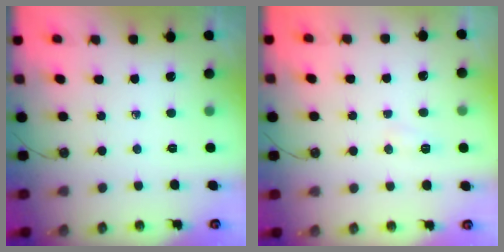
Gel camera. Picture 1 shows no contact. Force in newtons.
{"total": 4.6, "press": 4.6, "slide": 0.5}